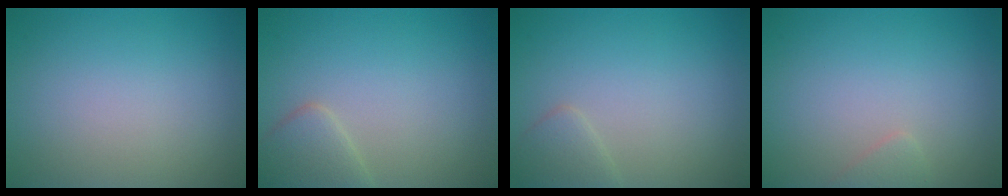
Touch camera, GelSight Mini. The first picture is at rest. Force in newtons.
{"total": 2.6, "press": 2.6, "slide": 0.1}
{"total": 1.6, "press": 1.6, "slide": 0.0}
{"total": 0.8, "press": 0.8, "slide": 0.0}